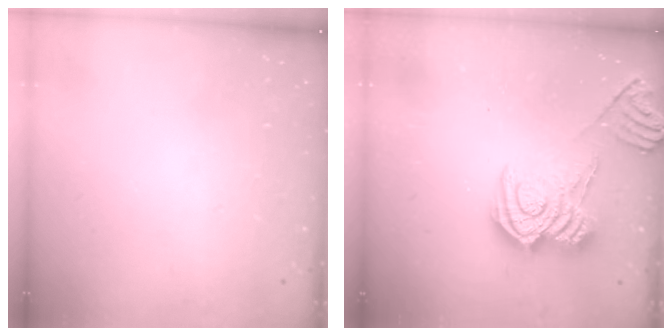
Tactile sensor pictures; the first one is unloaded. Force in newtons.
{"total": 12.7, "press": 12.6, "slide": 0.7}